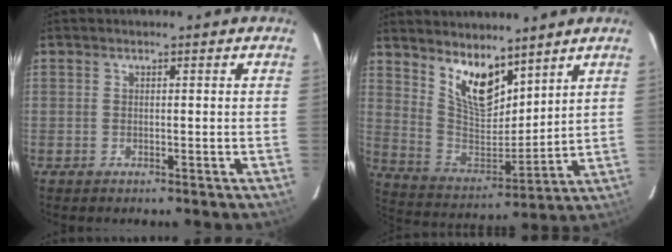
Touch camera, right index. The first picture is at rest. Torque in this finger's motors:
{"motor_torque": [0.20, 0.24, 0.14, 0.05]}